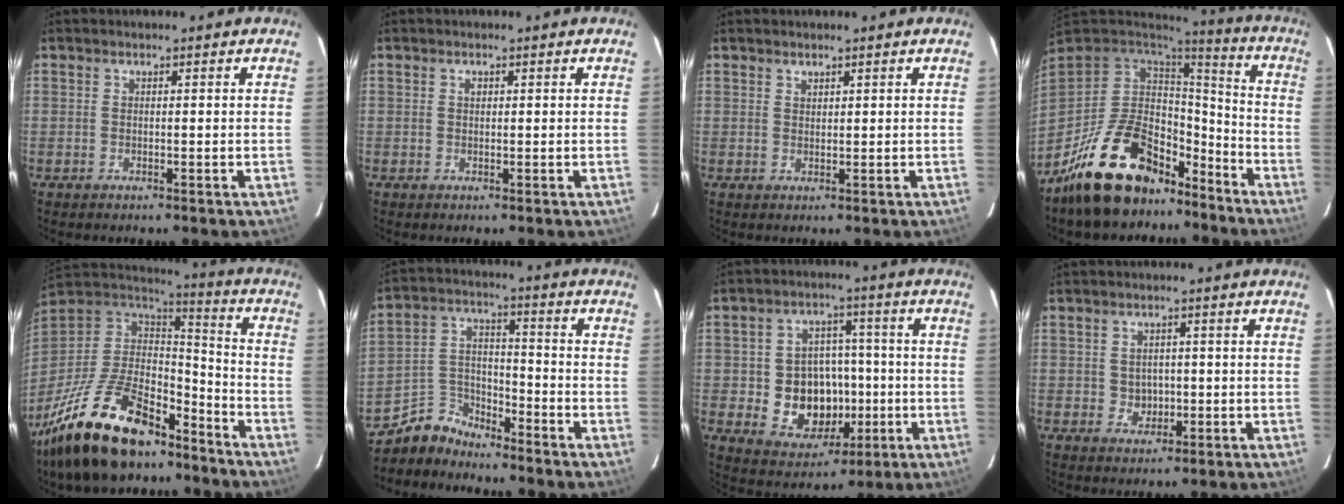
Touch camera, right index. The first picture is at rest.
{"total": 0.6, "force": [0.2, 0.5, 0.3], "torque": [-0.004, 0.002, 0.005]}
{"total": 1.0, "force": [0.9, 0.4, 0.1], "torque": [-0.002, 0.001, 0.017]}
{"total": 21.0, "force": [-14.6, 10.5, 10.9], "torque": [-0.220, 0.011, -0.222]}
{"total": 27.1, "force": [-18.5, 11.9, 15.9], "torque": [-0.322, -0.013, -0.303]}
{"total": 7.1, "force": [-6.2, 3.3, 0.7], "torque": [-0.022, 0.037, -0.129]}
{"total": 12.4, "force": [-2.3, 10.5, 6.2], "torque": [-0.143, 0.010, -0.015]}
{"total": 3.3, "force": [-0.2, 3.2, 0.8], "torque": [-0.016, 0.007, 0.006]}